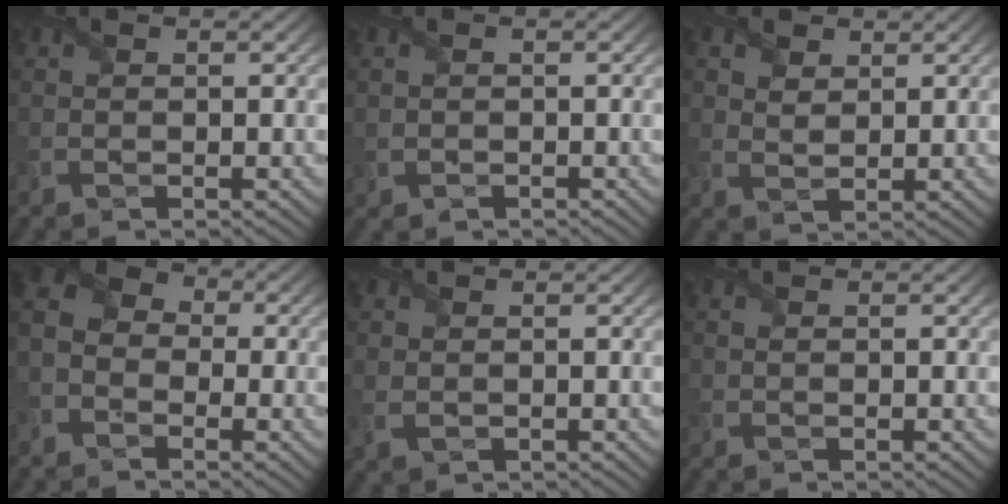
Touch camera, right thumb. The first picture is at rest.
{"total": 0.8, "force": [-0.2, 0.8, 0.1], "torque": [-0.010, -0.006, -0.003]}
{"total": 3.4, "force": [2.1, 1.8, 1.8], "torque": [-0.049, 0.001, 0.039]}
{"total": 7.2, "force": [-3.0, 5.3, 3.8], "torque": [-0.099, -0.011, -0.064]}
{"total": 2.1, "force": [-0.1, 1.6, 1.3], "torque": [-0.042, -0.004, -0.001]}
{"total": 0.0}